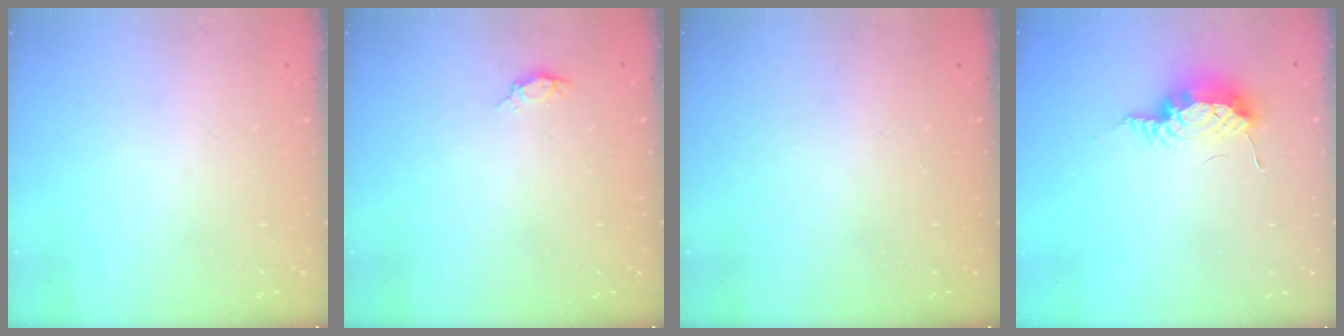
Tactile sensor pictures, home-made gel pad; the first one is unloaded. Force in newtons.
{"total": 3.8, "press": 3.6, "slide": 1.4}
{"total": 1.1, "press": 1.1, "slide": 0.3}
{"total": 8.5, "press": 8.3, "slide": 1.8}